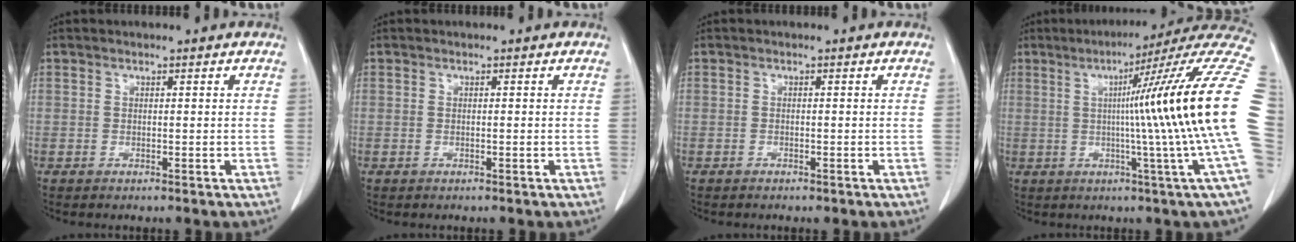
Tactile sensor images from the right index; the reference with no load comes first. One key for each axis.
{"total": 0.0}
{"total": 0.6, "fx": -0.5, "fy": 0.3, "fz": 0.1, "tx": -0.004, "ty": 0.000, "tz": -0.008}
{"total": 22.2, "fx": 1.1, "fy": -3.1, "fz": 21.9, "tx": -0.202, "ty": 0.022, "tz": 0.001}